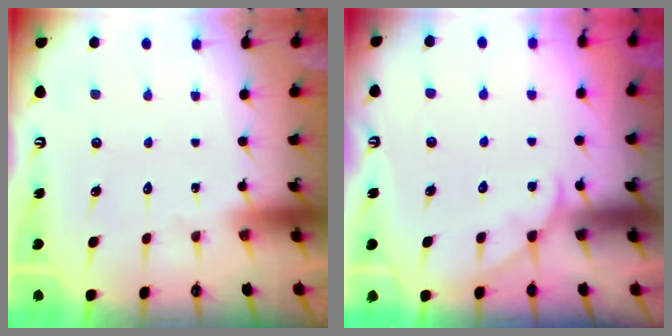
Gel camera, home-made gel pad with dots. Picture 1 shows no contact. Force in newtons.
{"total": 3.5, "press": 3.5, "slide": 0.4}